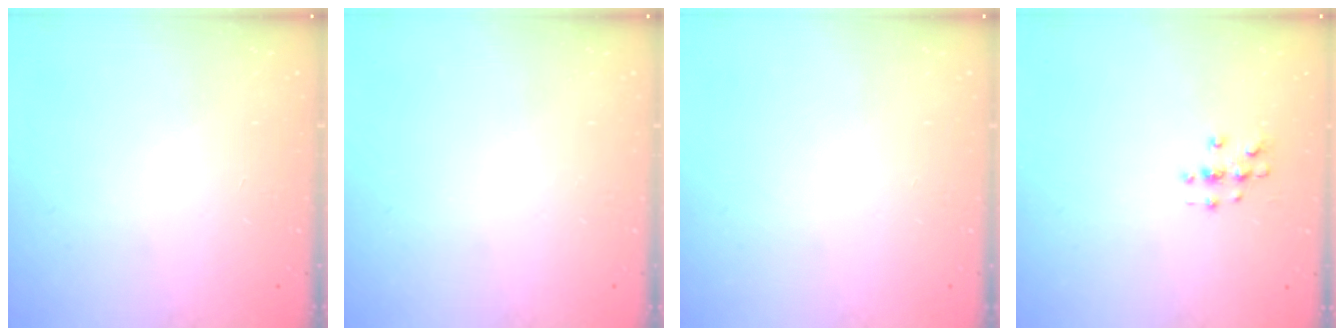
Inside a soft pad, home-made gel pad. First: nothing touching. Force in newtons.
{"total": 0.0}
{"total": 0.0}
{"total": 2.9, "press": 2.9, "slide": 0.3}